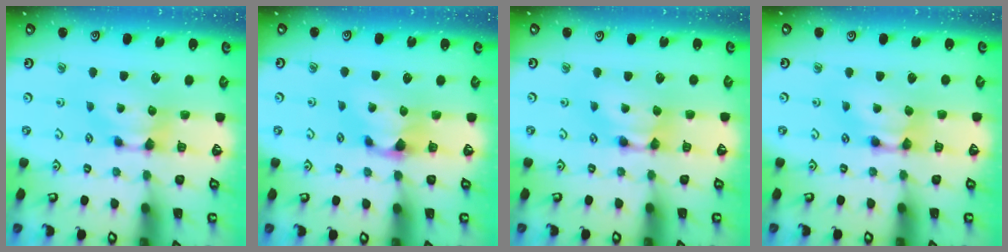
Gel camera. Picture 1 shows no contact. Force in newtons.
{"total": 1.0, "press": 0.1, "slide": 1.0}
{"total": 1.9, "press": 1.9, "slide": 0.2}
{"total": 2.2, "press": 2.2, "slide": 0.1}